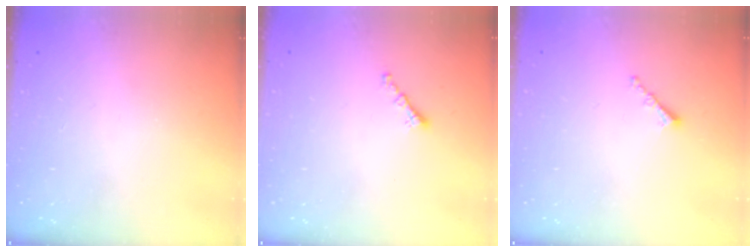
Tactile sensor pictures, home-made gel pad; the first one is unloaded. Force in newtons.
{"total": 1.2, "press": 1.1, "slide": 0.5}
{"total": 1.2, "press": 1.1, "slide": 0.5}